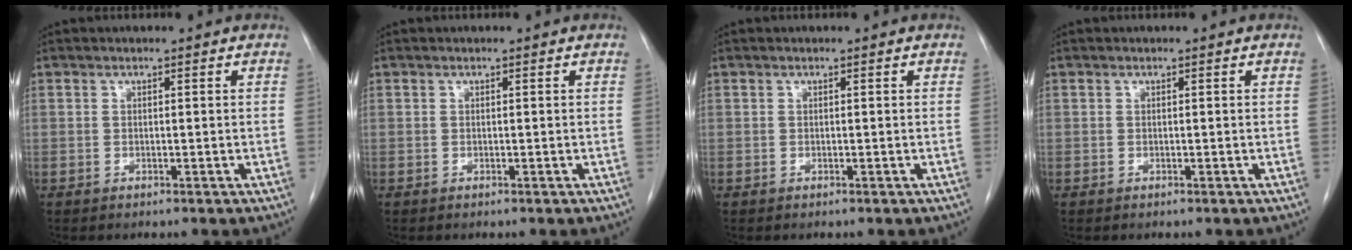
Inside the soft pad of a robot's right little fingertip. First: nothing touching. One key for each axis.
{"total": 0.0}
{"total": 0.0}
{"total": 0.0}